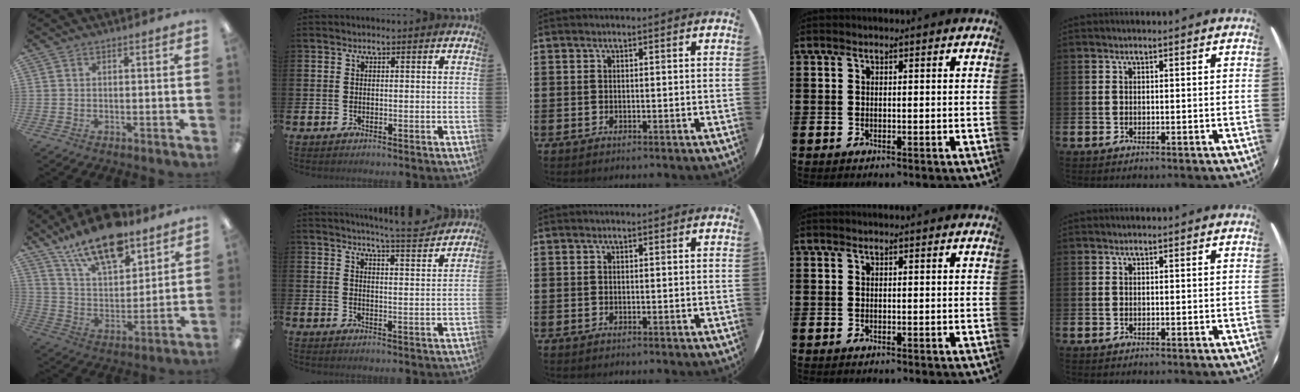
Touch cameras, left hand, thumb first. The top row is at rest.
{"thumb": {"total": 17.7, "force": [13.0, 7.2, 9.5], "torque": [-0.167, -0.067, 0.228]}, "index": {"total": 5.7, "force": [5.5, -0.6, 1.1], "torque": [-0.022, -0.038, 0.095]}}